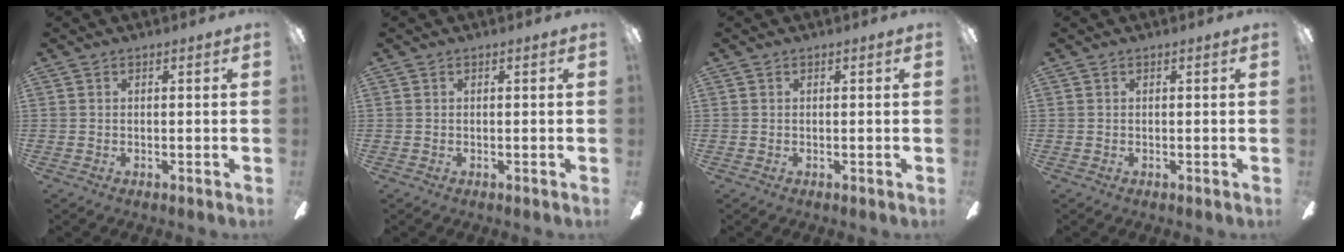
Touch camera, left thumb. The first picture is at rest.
{"total": 0.0}
{"total": 0.0}
{"total": 0.0}